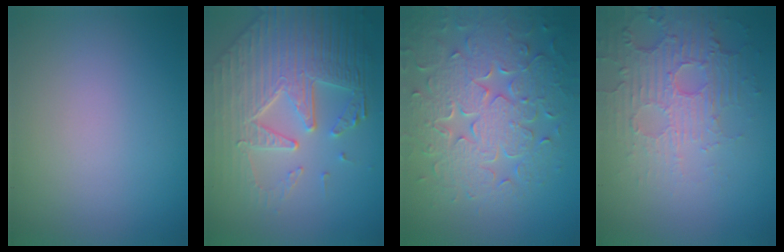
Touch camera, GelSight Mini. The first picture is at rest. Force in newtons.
{"total": 8.7, "press": 5.9, "slide": 6.3}
{"total": 8.3, "press": 6.2, "slide": 5.6}
{"total": 5.5, "press": 3.7, "slide": 4.0}